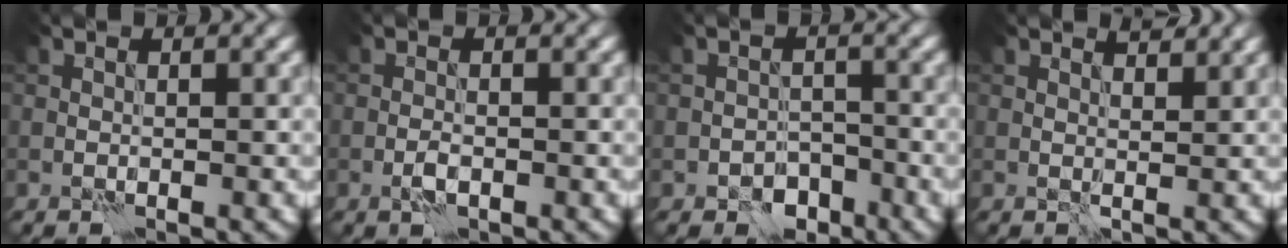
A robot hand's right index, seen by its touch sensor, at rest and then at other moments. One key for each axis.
{"total": 1.3, "fx": -0.7, "fy": 0.5, "fz": 1.0, "tx": -0.023, "ty": 0.000, "tz": -0.016}
{"total": 3.1, "fx": -2.2, "fy": 2.0, "fz": 1.1, "tx": -0.010, "ty": 0.003, "tz": -0.038}
{"total": 1.4, "fx": 1.3, "fy": 0.2, "fz": 0.6, "tx": -0.011, "ty": -0.006, "tz": 0.018}